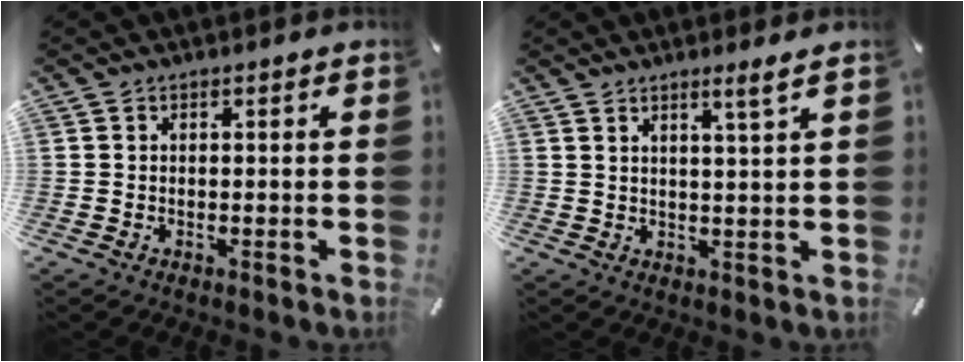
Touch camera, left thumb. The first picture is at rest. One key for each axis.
{"total": 3.8, "fx": 2.7, "fy": -0.6, "fz": 2.6, "tx": -0.055, "ty": -0.009, "tz": 0.045}